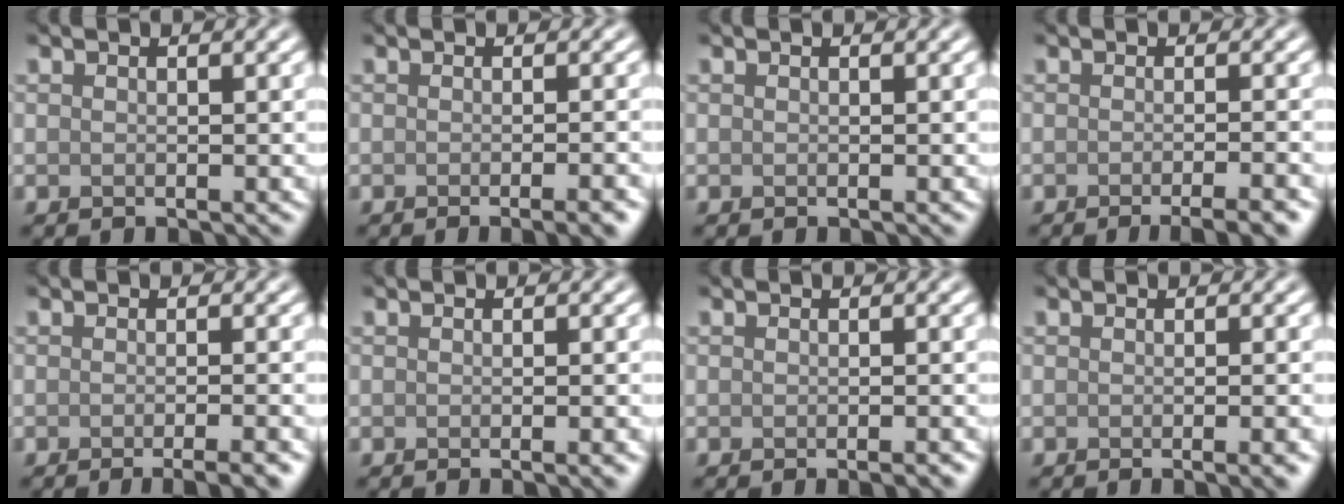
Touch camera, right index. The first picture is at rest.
{"total": 3.4, "force": [-1.5, 1.0, 2.8], "torque": [-0.012, 0.002, -0.017]}
{"total": 0.0}
{"total": 4.4, "force": [-2.6, 1.1, 3.4], "torque": [-0.023, 0.006, -0.033]}
{"total": 3.9, "force": [-2.0, 1.1, 3.1], "torque": [-0.017, 0.004, -0.025]}
{"total": 2.2, "force": [-0.6, 0.6, 2.0], "torque": [-0.011, -0.001, -0.007]}
{"total": 1.4, "force": [-0.8, 0.3, 1.2], "torque": [-0.007, -0.001, -0.011]}
{"total": 3.2, "force": [-0.9, 1.1, 2.9], "torque": [-0.016, -0.001, -0.012]}